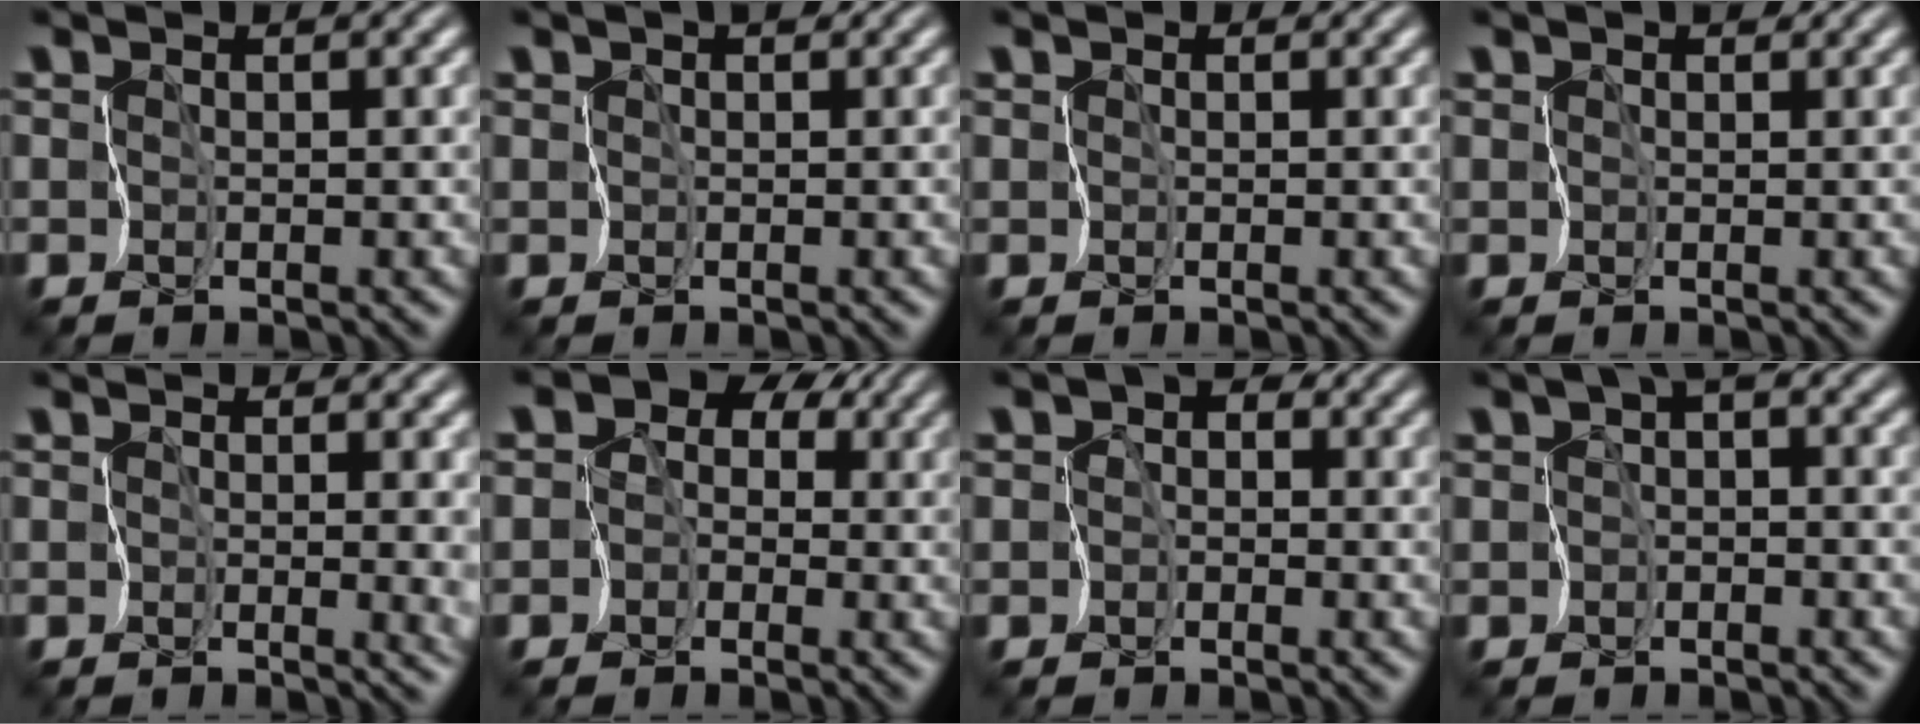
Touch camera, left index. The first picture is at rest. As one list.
[{"total": 1.9, "force": [0.5, 1.4, 1.2], "torque": [0.000, 0.018, -0.006]}, {"total": 1.0, "force": [0.3, 0.8, 0.4], "torque": [0.008, 0.014, -0.006]}, {"total": 1.4, "force": [0.5, 1.1, 0.8], "torque": [0.000, 0.017, -0.002]}, {"total": 3.0, "force": [-0.3, 1.4, 2.6], "torque": [-0.020, -0.009, -0.001]}, {"total": 7.1, "force": [0.1, 6.4, 3.2], "torque": [-0.033, 0.045, -0.052]}, {"total": 4.0, "force": [0.2, 3.4, 2.1], "torque": [-0.004, 0.026, -0.038]}, {"total": 2.6, "force": [-0.3, 1.8, 1.9], "torque": [-0.018, 0.010, -0.014]}]